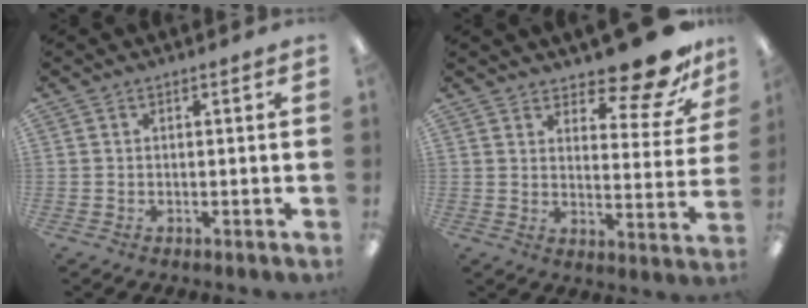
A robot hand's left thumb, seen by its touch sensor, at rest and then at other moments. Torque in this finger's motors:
{"motor_torque": [0.26, 0.37, -0.26, 0.15, 0.05]}